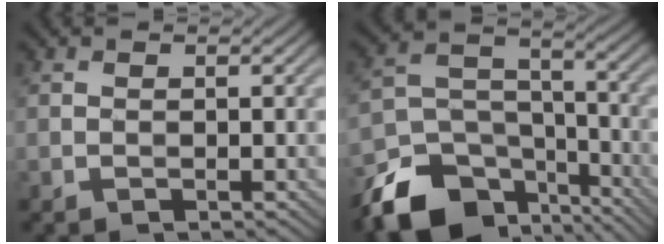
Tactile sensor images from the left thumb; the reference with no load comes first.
{"total": 14.0, "force": [-9.8, 7.8, 6.3], "torque": [-0.149, -0.031, -0.166]}